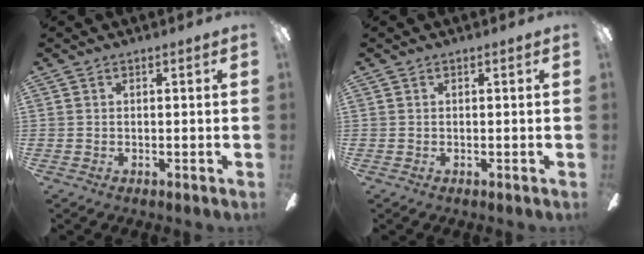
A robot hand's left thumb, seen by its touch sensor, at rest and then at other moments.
{"total": 0.0}